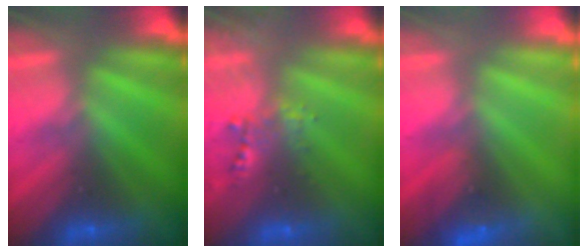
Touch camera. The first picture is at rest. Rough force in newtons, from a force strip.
{"total": 2.4}
{"total": 2.5}